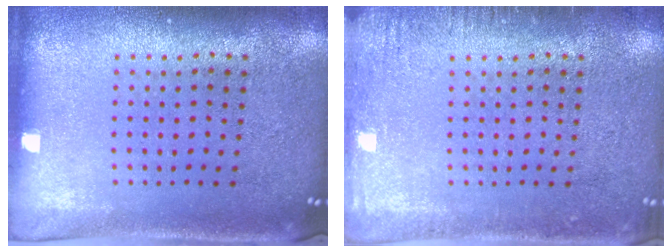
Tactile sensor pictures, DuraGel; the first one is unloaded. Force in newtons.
{"total": 1.7, "press": 1.7, "slide": 0.2}